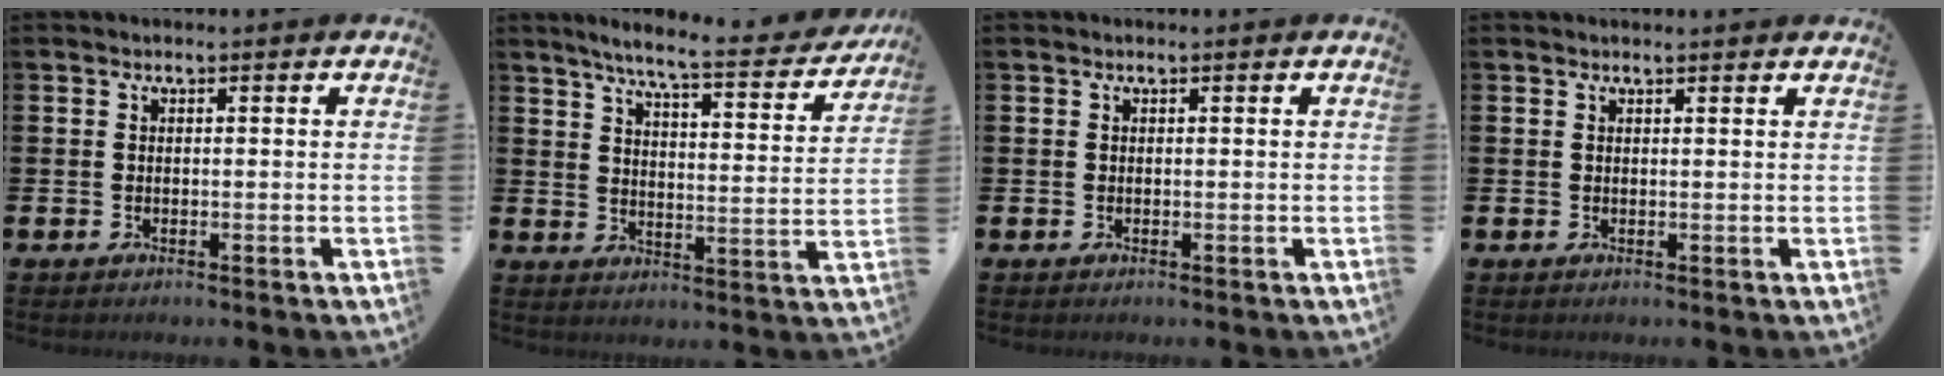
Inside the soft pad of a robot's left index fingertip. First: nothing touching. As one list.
[{"total": 6.9, "force": [6.1, 0.3, 3.2], "torque": [-0.078, -0.042, 0.098]}, {"total": 0.0}, {"total": 0.8, "force": [0.7, -0.1, 0.1], "torque": [0.008, -0.005, 0.011]}]